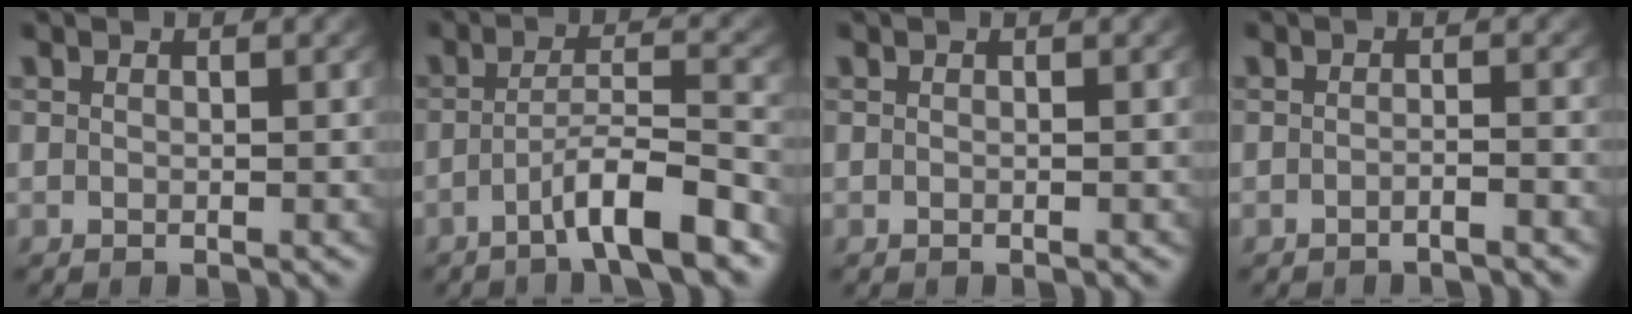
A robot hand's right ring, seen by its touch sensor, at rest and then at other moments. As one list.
[{"total": 5.1, "force": [-3.4, 0.6, 3.7], "torque": [-0.056, -0.001, -0.054]}, {"total": 0.0}, {"total": 1.2, "force": [-1.1, -0.3, 0.2], "torque": [-0.005, -0.001, -0.019]}]